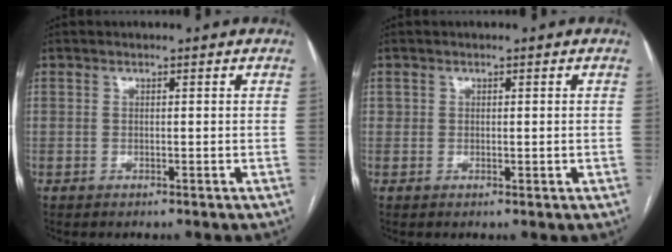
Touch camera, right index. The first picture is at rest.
{"total": 0.8, "force": [0.2, 0.7, 0.4], "torque": [-0.004, 0.005, 0.007]}